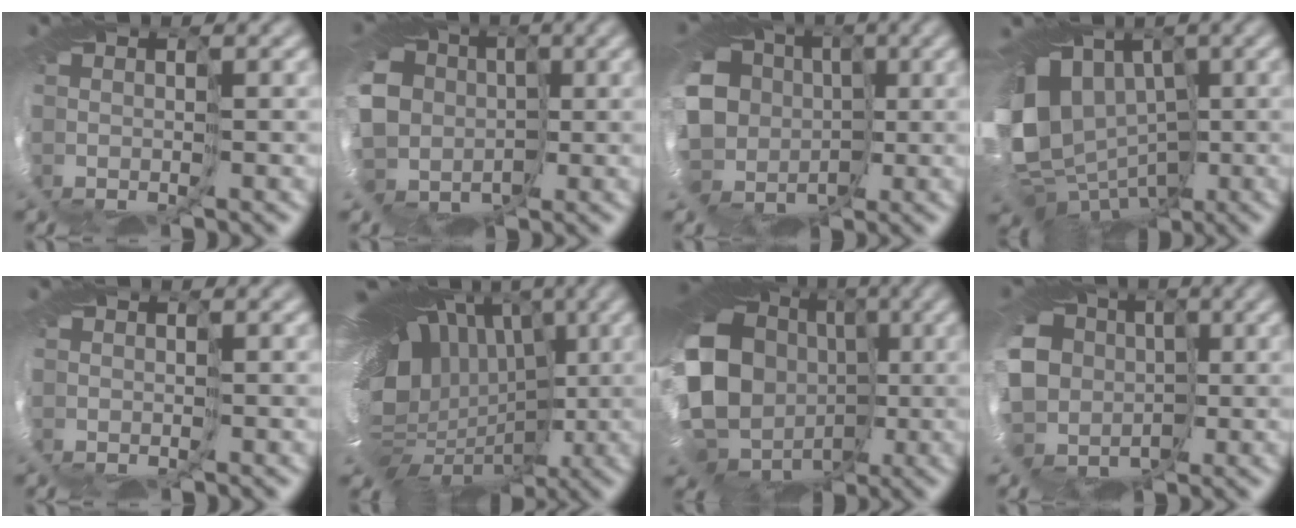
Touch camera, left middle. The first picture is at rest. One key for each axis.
{"total": 12.4, "fx": -0.4, "fy": 11.1, "fz": 5.5, "tx": -0.146, "ty": 0.005, "tz": -0.040}
{"total": 15.7, "fx": -1.6, "fy": 13.8, "fz": 7.2, "tx": -0.163, "ty": -0.006, "tz": -0.042}
{"total": 13.0, "fx": 0.6, "fy": 10.5, "fz": 7.7, "tx": -0.161, "ty": -0.012, "tz": 0.028}
{"total": 1.5, "fx": -0.3, "fy": 1.5, "fz": 0.3, "tx": -0.001, "ty": -0.008, "tz": 0.003}
{"total": 18.2, "fx": 0.8, "fy": 13.1, "fz": 12.7, "tx": -0.195, "ty": 0.022, "tz": 0.003}
{"total": 18.4, "fx": 0.2, "fy": 15.7, "fz": 9.6, "tx": -0.187, "ty": -0.014, "tz": -0.011}
{"total": 14.1, "fx": -1.3, "fy": 12.5, "fz": 6.3, "tx": -0.167, "ty": 0.001, "tz": -0.043}